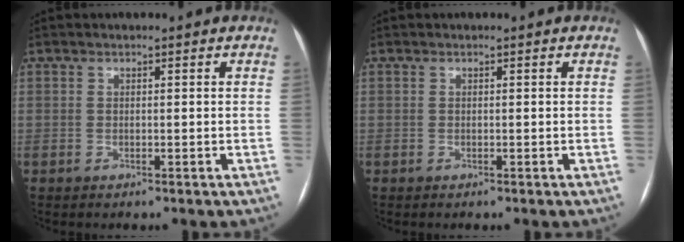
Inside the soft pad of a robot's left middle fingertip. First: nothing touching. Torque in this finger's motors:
{"motor_torque": [-0.02, -0.01, 0.00, 0.00]}